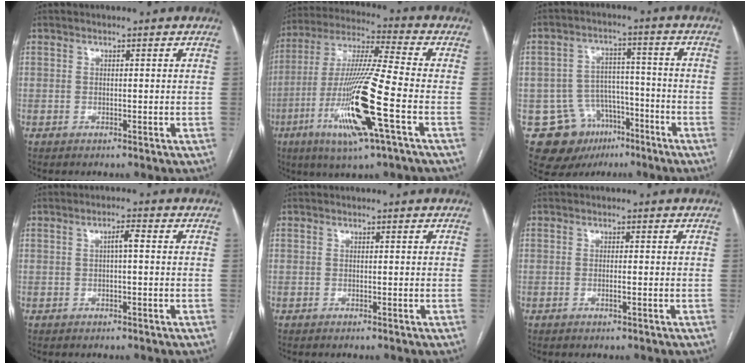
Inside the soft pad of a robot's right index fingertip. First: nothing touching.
{"total": 17.9, "force": [-6.1, 0.1, 16.8], "torque": [-0.345, -0.023, -0.118]}
{"total": 11.6, "force": [-6.4, 9.1, 3.5], "torque": [-0.055, 0.041, -0.089]}
{"total": 2.0, "force": [0.1, 0.3, 2.0], "torque": [-0.033, 0.005, 0.003]}
{"total": 0.0}
{"total": 1.0, "force": [-0.4, 0.1, 0.9], "torque": [-0.020, -0.001, -0.006]}